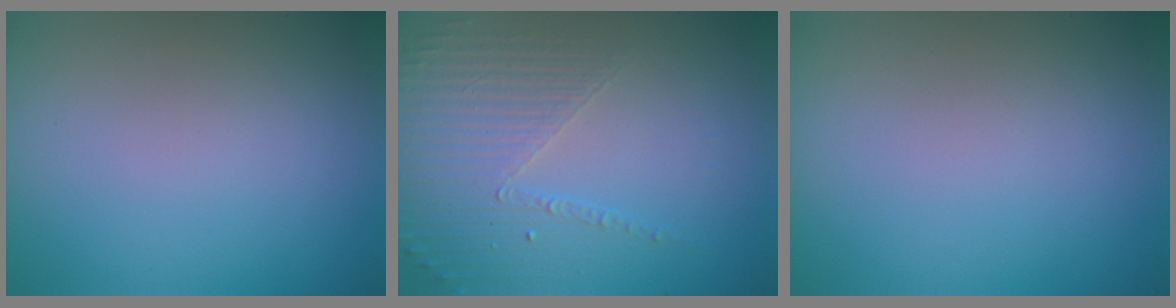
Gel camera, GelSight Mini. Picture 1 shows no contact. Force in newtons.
{"total": 5.0, "press": 3.2, "slide": 3.8}
{"total": 0.0}